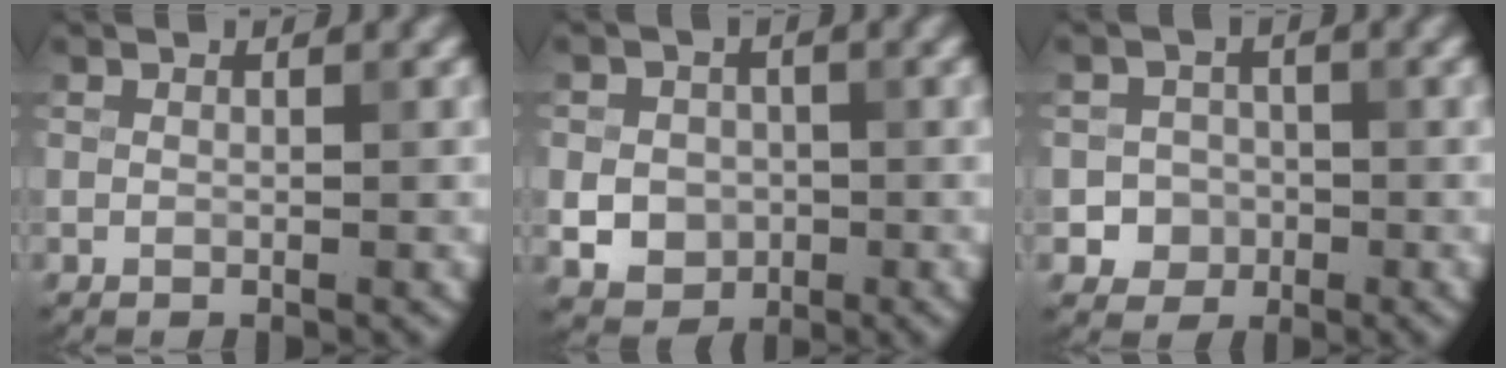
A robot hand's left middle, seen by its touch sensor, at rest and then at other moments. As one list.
[{"total": 3.8, "force": [-0.6, 3.4, 1.6], "torque": [-0.021, -0.004, -0.021]}, {"total": 2.9, "force": [-1.0, 2.7, 0.3], "torque": [0.021, 0.003, -0.024]}]